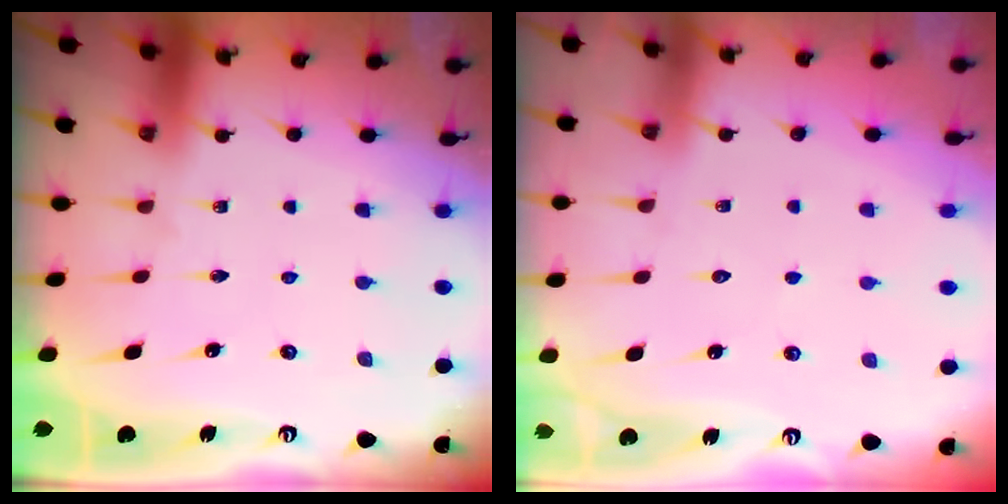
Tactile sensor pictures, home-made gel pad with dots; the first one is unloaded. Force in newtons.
{"total": 4.1, "press": 4.1, "slide": 0.4}